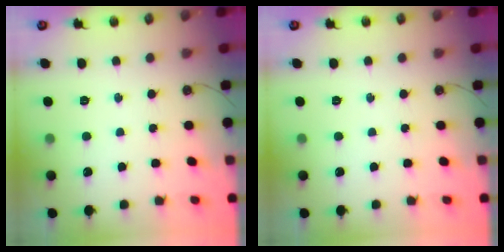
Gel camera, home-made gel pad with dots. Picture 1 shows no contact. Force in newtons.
{"total": 0.0}